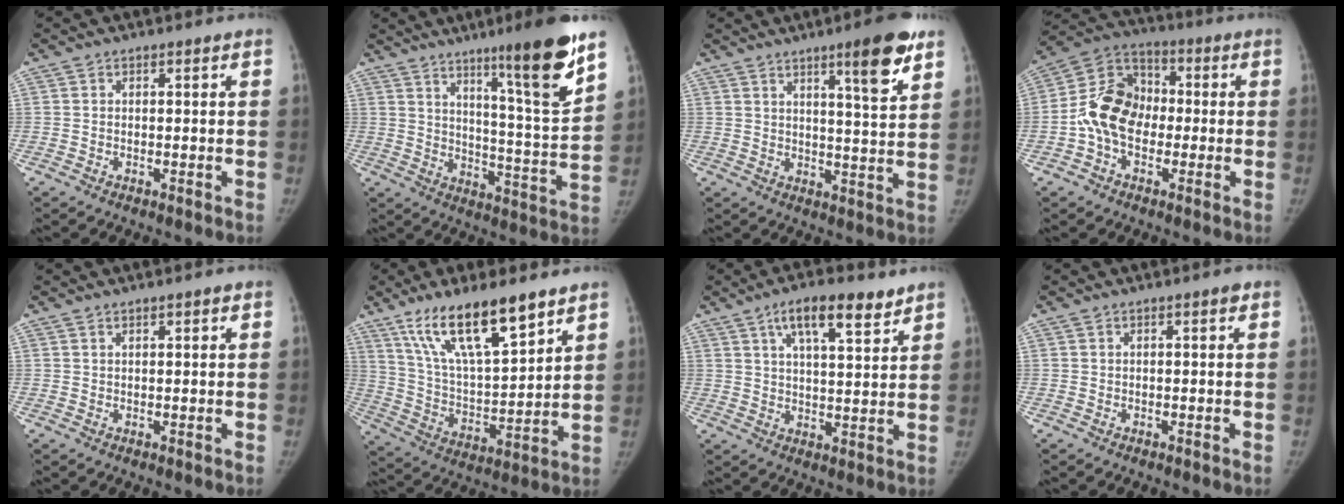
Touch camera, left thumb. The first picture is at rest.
{"total": 16.7, "force": [10.4, 0.9, 13.0], "torque": [-0.177, -0.069, 0.163]}
{"total": 10.4, "force": [6.3, 1.6, 8.2], "torque": [-0.102, -0.035, 0.086]}
{"total": 12.6, "force": [-1.9, 9.3, 8.3], "torque": [-0.134, 0.039, -0.048]}
{"total": 1.2, "force": [0.8, 0.4, 0.8], "torque": [-0.009, -0.002, 0.012]}
{"total": 18.5, "force": [12.0, 5.5, 13.0], "torque": [-0.204, -0.052, 0.230]}
{"total": 10.6, "force": [6.6, 3.5, 7.6], "torque": [-0.106, -0.027, 0.107]}
{"total": 0.6, "force": [0.3, 0.2, 0.5], "torque": [-0.007, 0.000, 0.002]}